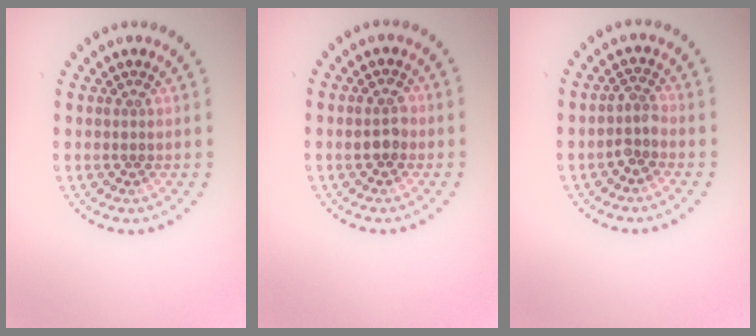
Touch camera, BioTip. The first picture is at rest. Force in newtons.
{"total": 1.7, "press": 1.7, "slide": 0.2}
{"total": 1.8, "press": 1.3, "slide": 1.2}